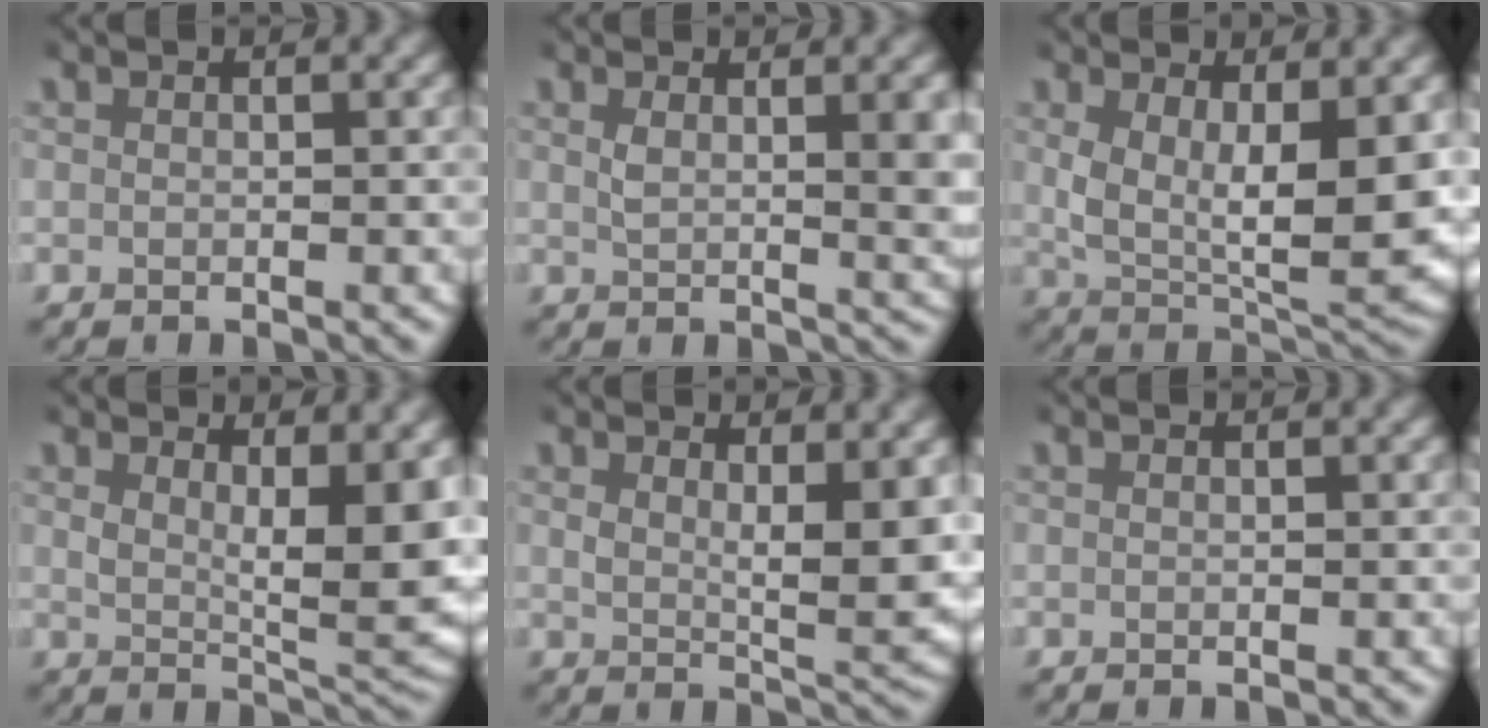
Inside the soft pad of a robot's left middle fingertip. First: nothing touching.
{"total": 3.6, "force": [1.0, 0.9, 3.3], "torque": [-0.037, -0.008, 0.022]}
{"total": 8.1, "force": [0.9, 4.1, 7.0], "torque": [-0.124, -0.028, 0.025]}
{"total": 6.6, "force": [2.1, 2.2, 5.9], "torque": [-0.079, -0.017, 0.043]}
{"total": 4.8, "force": [2.0, 1.5, 4.1], "torque": [-0.060, -0.017, 0.039]}
{"total": 0.0}